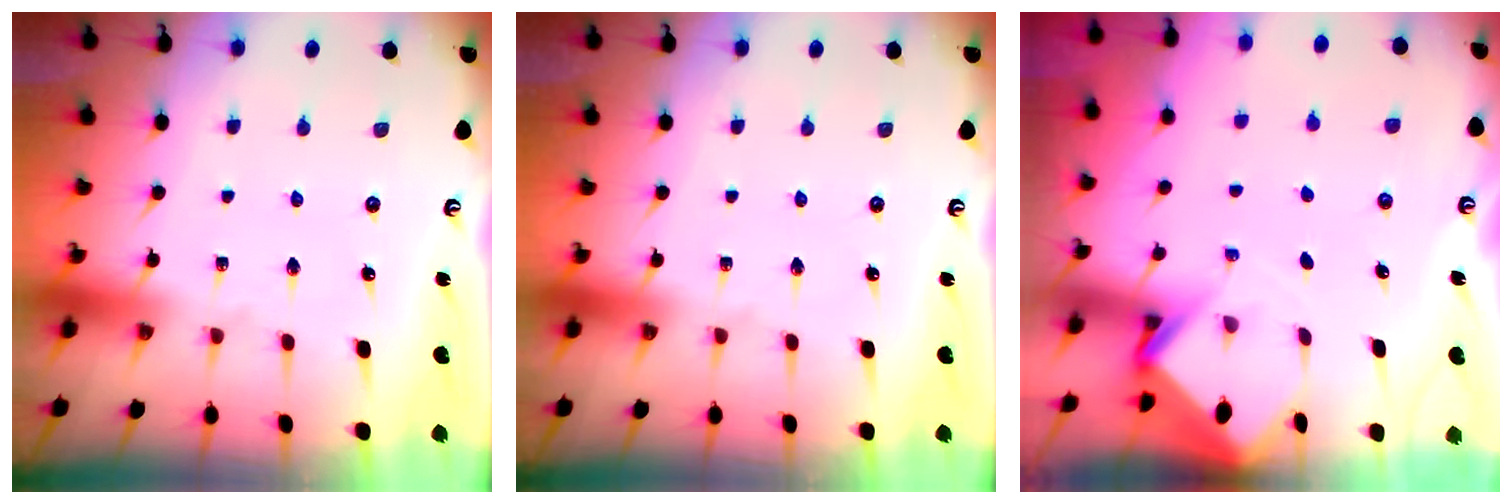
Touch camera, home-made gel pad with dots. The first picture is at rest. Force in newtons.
{"total": 0.0}
{"total": 3.0, "press": 2.9, "slide": 0.3}